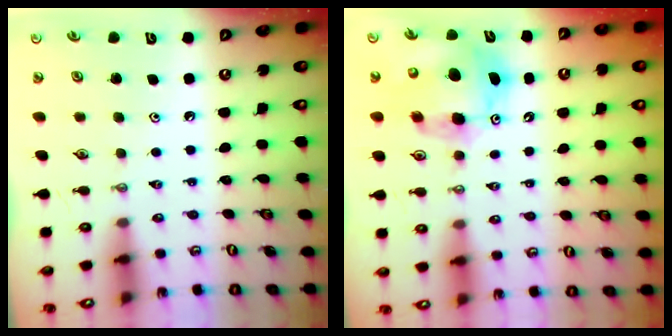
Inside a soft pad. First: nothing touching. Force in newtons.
{"total": 13.2, "press": 13.1, "slide": 2.1}